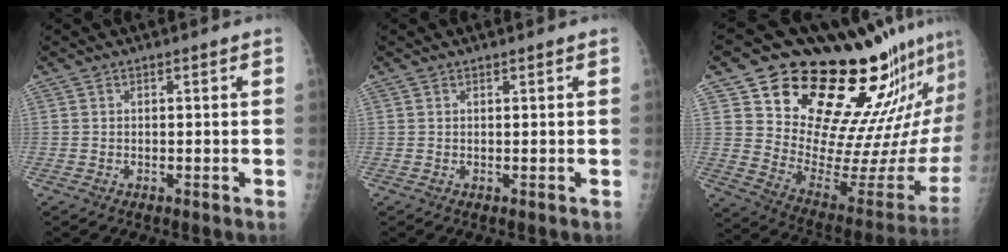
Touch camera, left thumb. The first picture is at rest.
{"total": 0.0}
{"total": 26.0, "force": [20.3, 8.8, 13.7], "torque": [-0.164, -0.146, 0.298]}